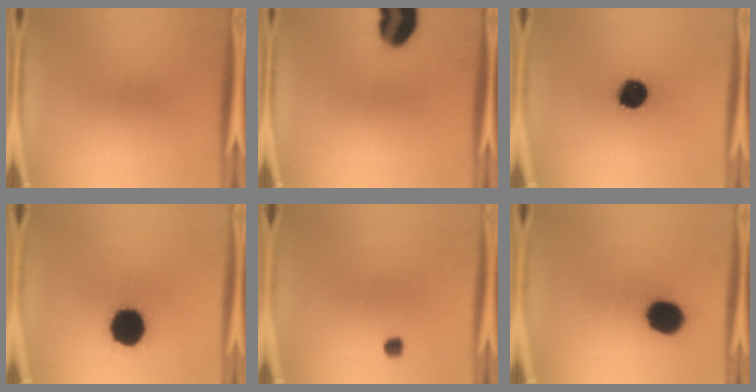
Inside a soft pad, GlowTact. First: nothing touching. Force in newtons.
{"total": 12.7}
{"total": 14.8}
{"total": 18.1}
{"total": 1.8}
{"total": 13.6}